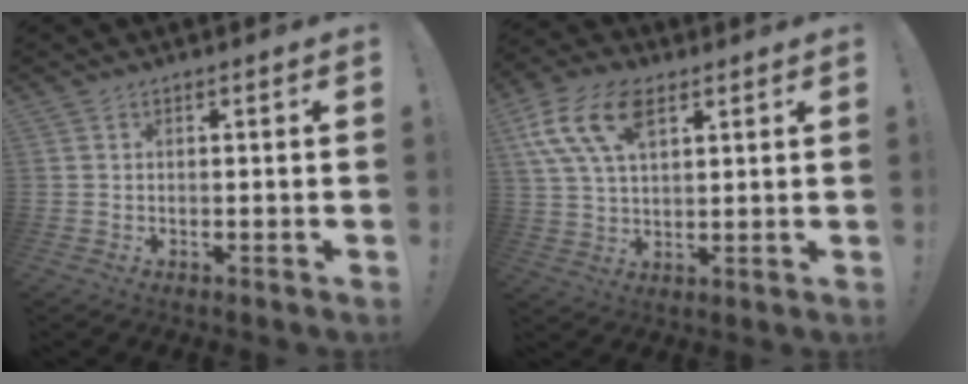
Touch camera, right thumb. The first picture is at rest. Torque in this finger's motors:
{"motor_torque": [-0.15, 0.58, 1.20, 0.46, 0.08]}